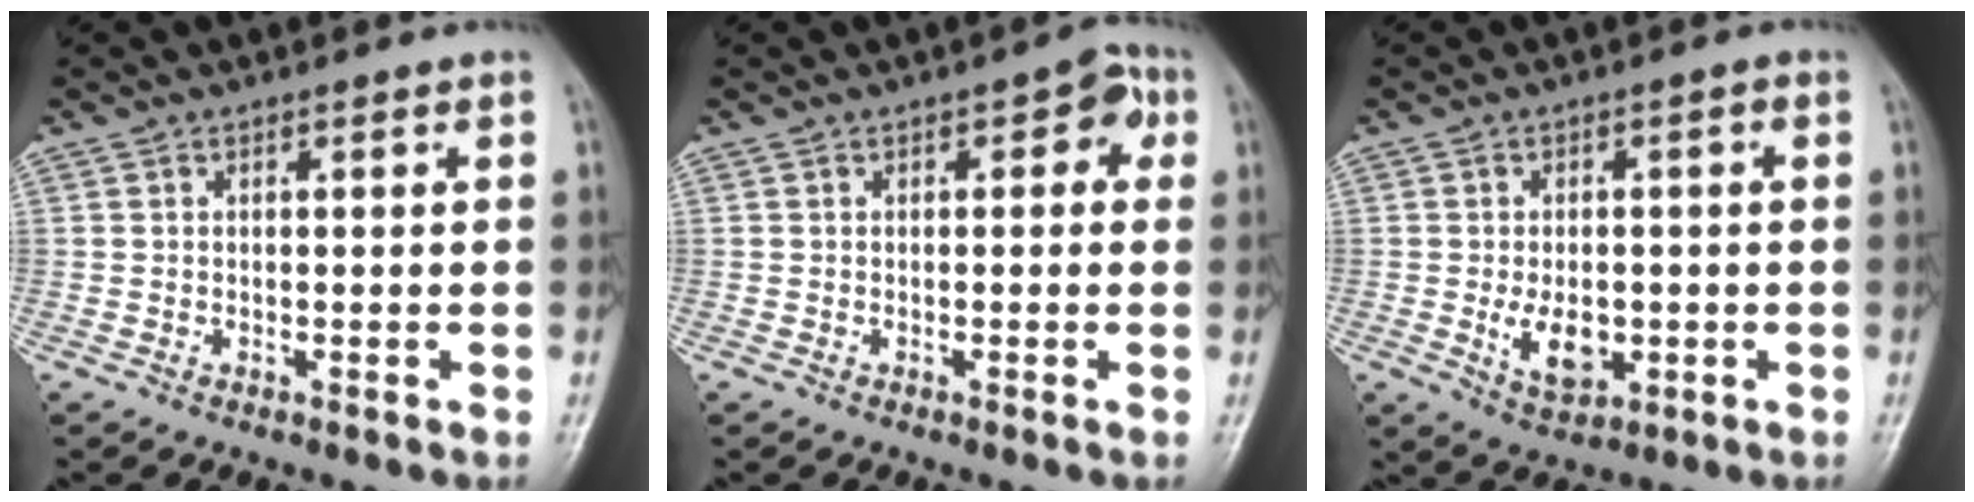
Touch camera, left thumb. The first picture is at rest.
{"total": 3.9, "force": [0.9, 2.3, 3.1], "torque": [-0.010, 0.009, 0.000]}
{"total": 7.5, "force": [-1.4, 4.7, 5.7], "torque": [-0.075, 0.000, -0.016]}